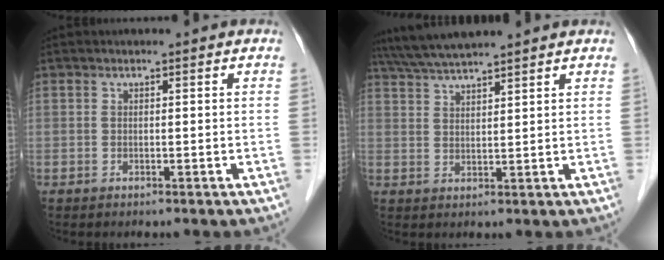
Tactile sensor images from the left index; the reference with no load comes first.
{"total": 7.8, "force": [7.1, -0.2, 3.3], "torque": [-0.064, 0.036, 0.123]}